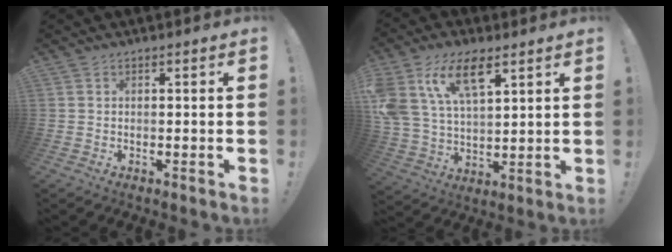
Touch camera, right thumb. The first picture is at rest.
{"total": 15.2, "force": [8.1, 7.9, 10.1], "torque": [-0.206, -0.027, 0.149]}